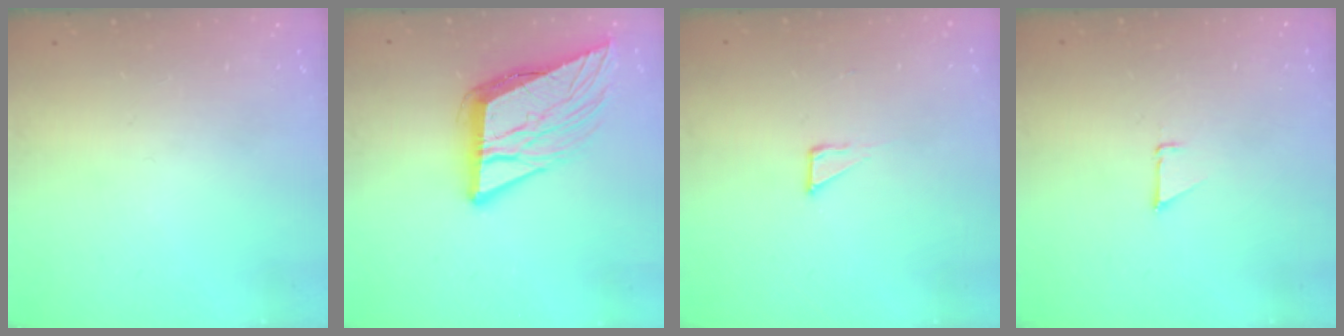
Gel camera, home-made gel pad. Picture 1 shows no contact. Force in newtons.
{"total": 13.2, "press": 13.0, "slide": 2.6}
{"total": 2.6, "press": 2.6, "slide": 0.1}
{"total": 0.8, "press": 0.8, "slide": 0.1}